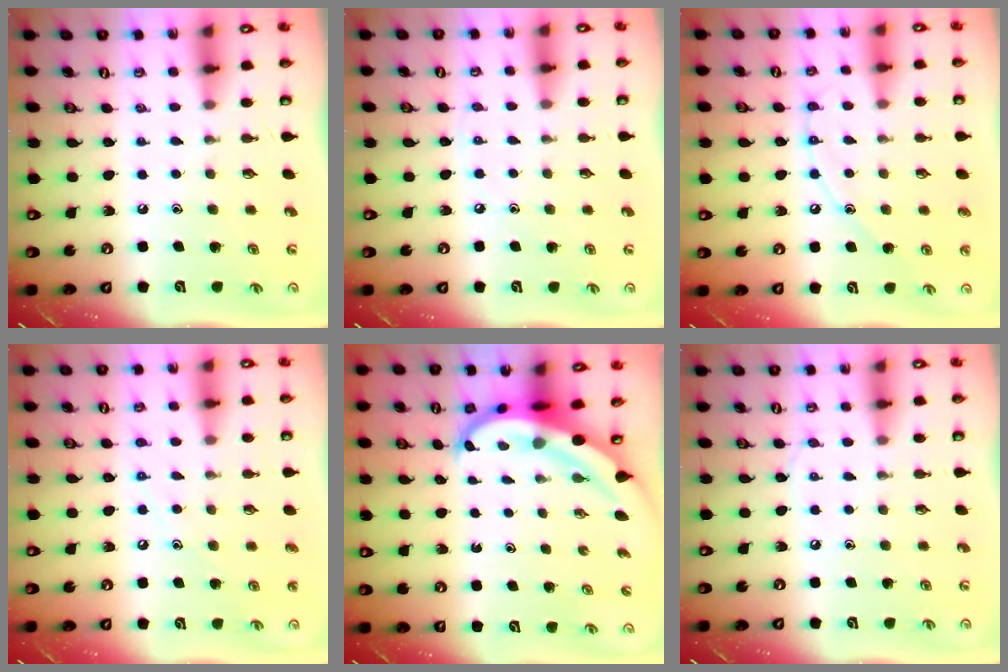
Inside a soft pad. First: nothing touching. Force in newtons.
{"total": 3.2, "press": 3.2, "slide": 0.6}
{"total": 8.5, "press": 8.5, "slide": 0.6}
{"total": 6.7, "press": 6.6, "slide": 0.7}
{"total": 5.9, "press": 5.8, "slide": 0.6}
{"total": 4.6, "press": 4.5, "slide": 0.6}